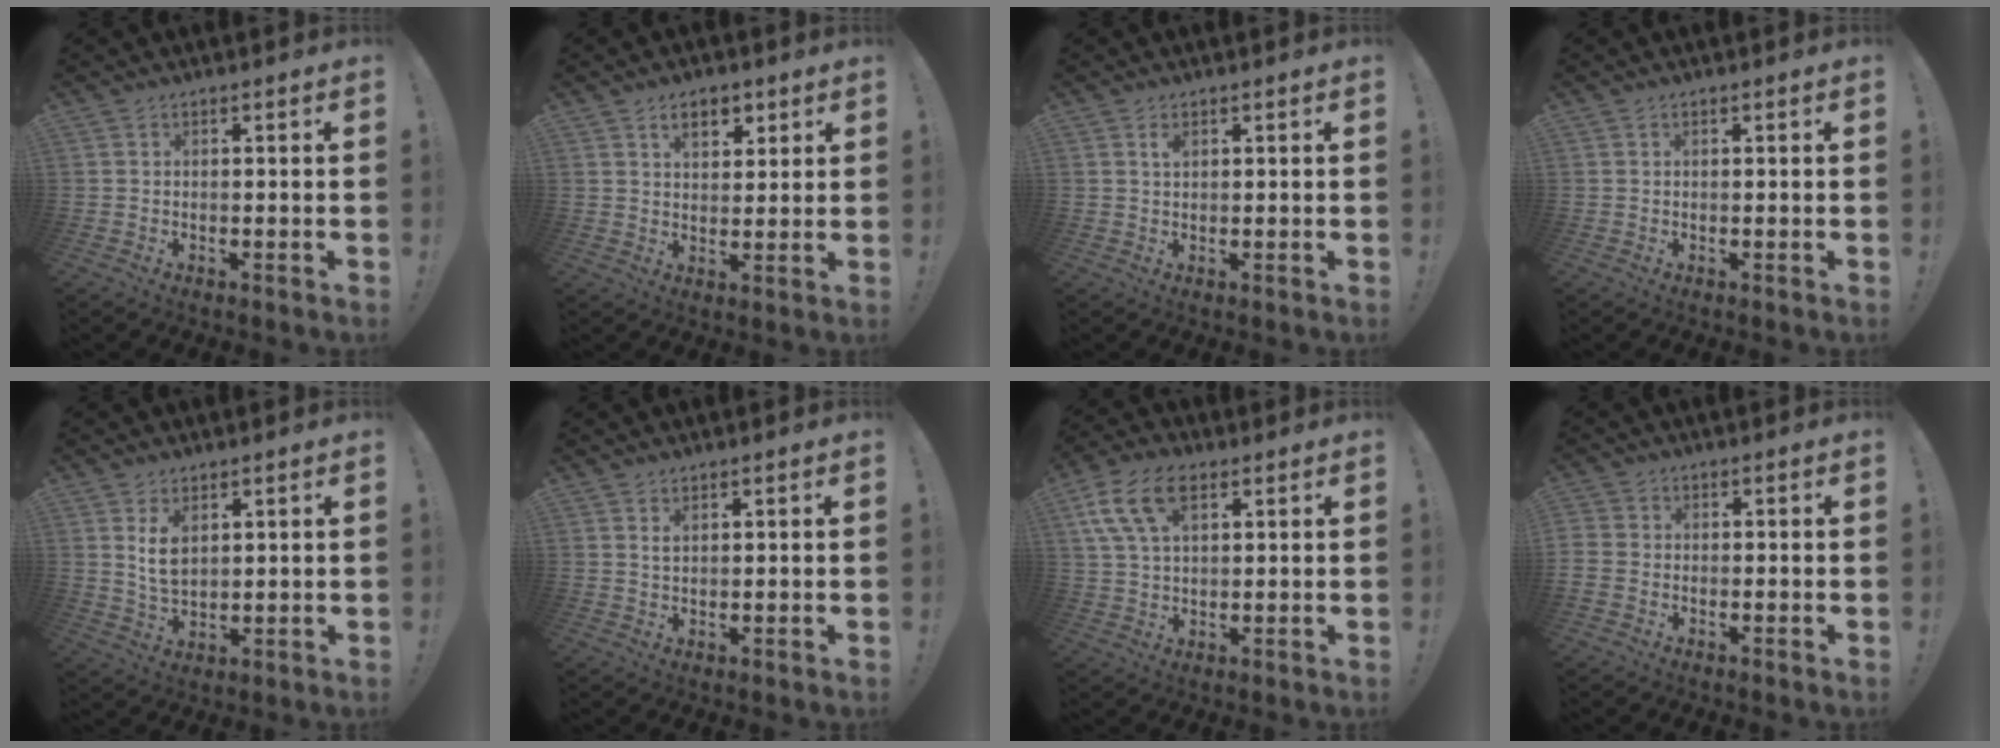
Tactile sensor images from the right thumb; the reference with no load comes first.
{"total": 7.0, "force": [3.7, 4.2, 4.2], "torque": [-0.063, -0.005, 0.065]}
{"total": 1.5, "force": [0.8, 0.7, 1.1], "torque": [-0.015, -0.002, 0.011]}
{"total": 0.0}
{"total": 6.6, "force": [2.9, 4.1, 4.3], "torque": [-0.067, -0.013, 0.050]}
{"total": 1.7, "force": [1.2, 0.9, 0.9], "torque": [-0.004, -0.006, 0.019]}
{"total": 12.3, "force": [5.1, 6.9, 8.8], "torque": [-0.182, 0.000, 0.100]}
{"total": 3.0, "force": [-1.2, 2.4, 1.5], "torque": [-0.035, 0.004, -0.024]}